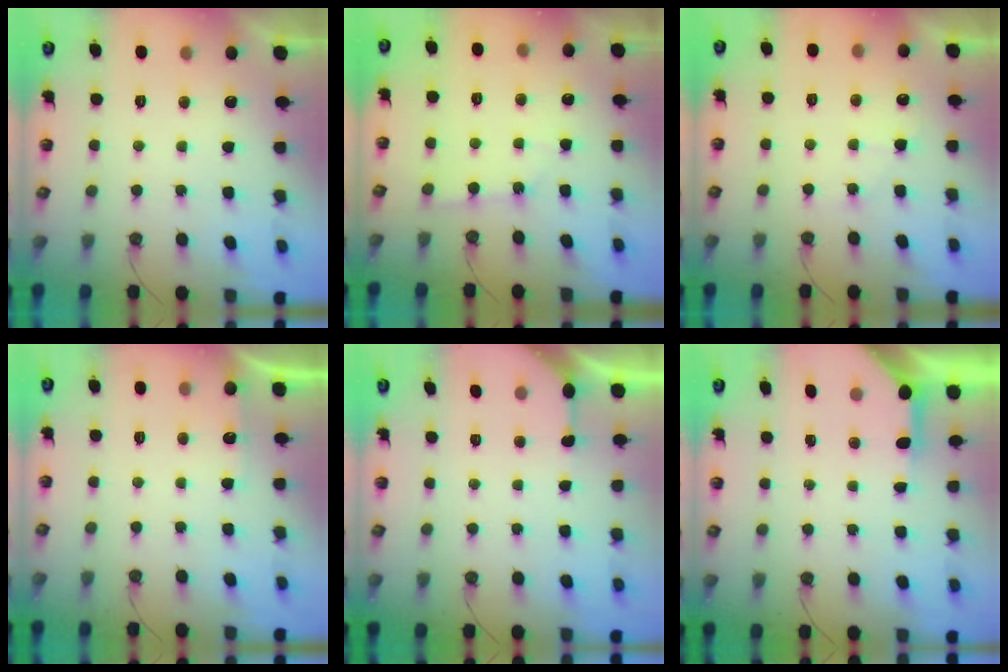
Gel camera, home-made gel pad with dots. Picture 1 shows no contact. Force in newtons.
{"total": 2.1, "press": 2.1, "slide": 0.2}
{"total": 5.0, "press": 5.0, "slide": 0.6}
{"total": 2.5, "press": 2.5, "slide": 0.4}
{"total": 2.7, "press": 2.7, "slide": 0.4}
{"total": 6.5, "press": 6.5, "slide": 0.4}